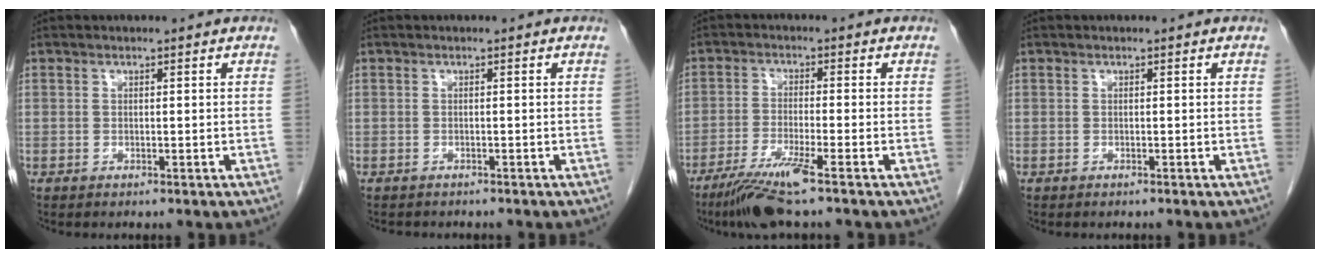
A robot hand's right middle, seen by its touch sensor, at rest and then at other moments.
{"total": 2.6, "force": [-2.3, 1.0, 0.8], "torque": [-0.016, -0.004, -0.025]}
{"total": 7.2, "force": [-4.8, -0.4, 5.4], "torque": [-0.106, -0.023, -0.092]}
{"total": 0.0}